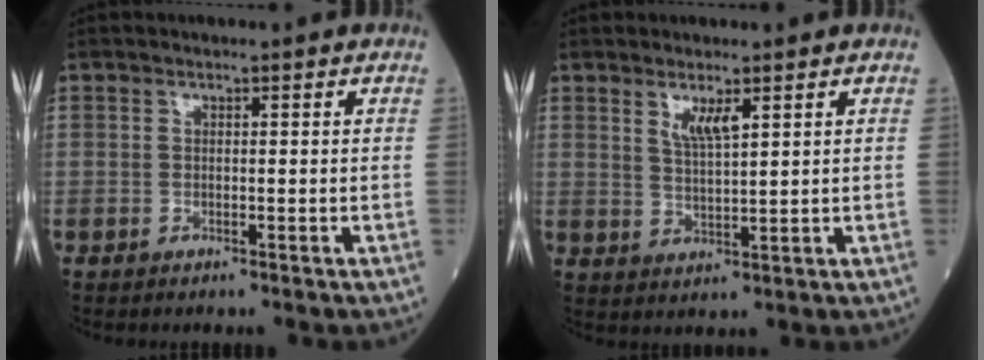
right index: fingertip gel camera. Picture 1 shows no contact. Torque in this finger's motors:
{"motor_torque": [0.09, 0.11, 0.05, 0.05]}